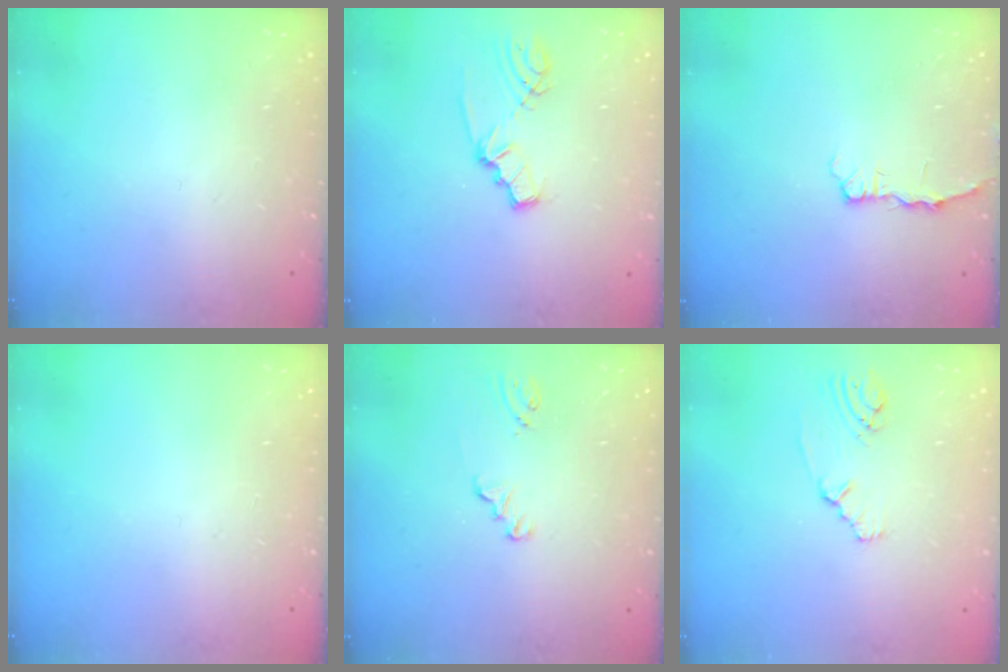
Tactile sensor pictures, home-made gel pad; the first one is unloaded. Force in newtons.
{"total": 2.7, "press": 2.7, "slide": 0.3}
{"total": 2.6, "press": 2.6, "slide": 0.3}
{"total": 0.0}
{"total": 1.2, "press": 1.2, "slide": 0.1}
{"total": 2.7, "press": 2.6, "slide": 0.4}